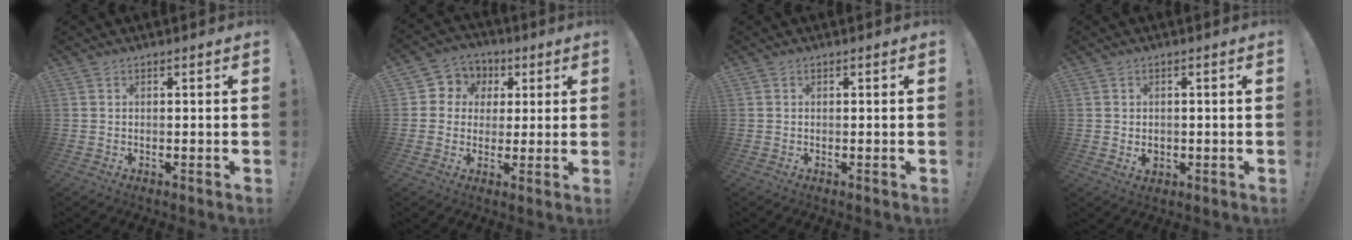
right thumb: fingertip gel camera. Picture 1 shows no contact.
{"total": 6.9, "force": [0.4, 6.6, 1.7], "torque": [-0.019, 0.000, 0.013]}
{"total": 0.0}
{"total": 2.5, "force": [-0.1, 2.2, 1.3], "torque": [-0.013, 0.000, -0.001]}